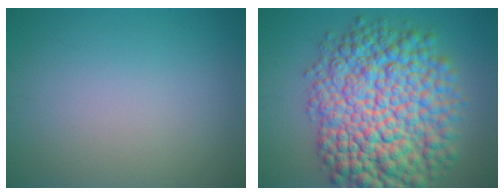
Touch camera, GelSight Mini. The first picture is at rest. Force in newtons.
{"total": 14.1, "press": 14.1, "slide": 0.3}